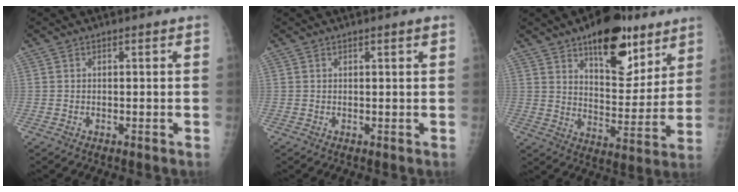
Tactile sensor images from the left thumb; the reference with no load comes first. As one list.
[{"total": 1.2, "force": [0.6, 0.1, 1.0], "torque": [-0.016, 0.000, 0.008]}, {"total": 17.9, "force": [11.0, 8.4, 11.4], "torque": [-0.107, -0.063, 0.167]}]